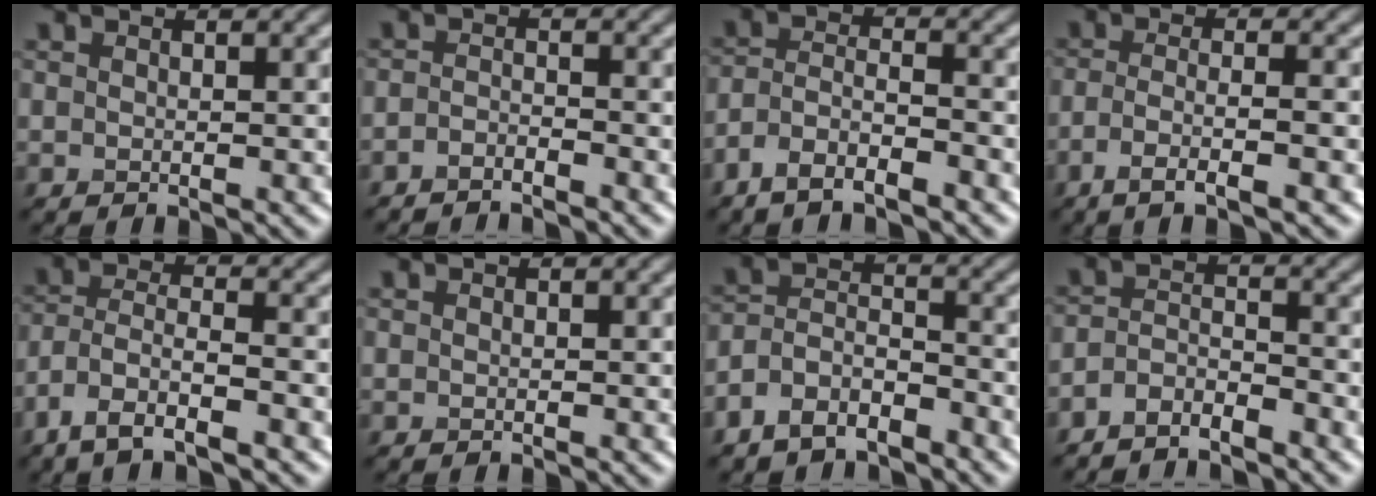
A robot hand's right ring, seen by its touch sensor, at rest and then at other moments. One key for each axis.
{"total": 1.8, "fx": -1.6, "fy": 0.2, "fz": 0.6, "tx": -0.011, "ty": -0.005, "tz": -0.034}
{"total": 3.9, "fx": -3.0, "fy": 1.1, "fz": 2.2, "tx": -0.045, "ty": 0.002, "tz": -0.065}
{"total": 4.5, "fx": -2.1, "fy": 0.9, "fz": 3.9, "tx": -0.068, "ty": -0.003, "tz": -0.045}
{"total": 5.0, "fx": -3.5, "fy": 1.3, "fz": 3.3, "tx": -0.067, "ty": -0.001, "tz": -0.071}
{"total": 0.0}
{"total": 4.9, "fx": -3.7, "fy": 2.3, "fz": 2.2, "tx": -0.041, "ty": -0.003, "tz": -0.081}
{"total": 2.9, "fx": -2.6, "fy": 0.7, "fz": 1.1, "tx": -0.023, "ty": 0.001, "tz": -0.057}